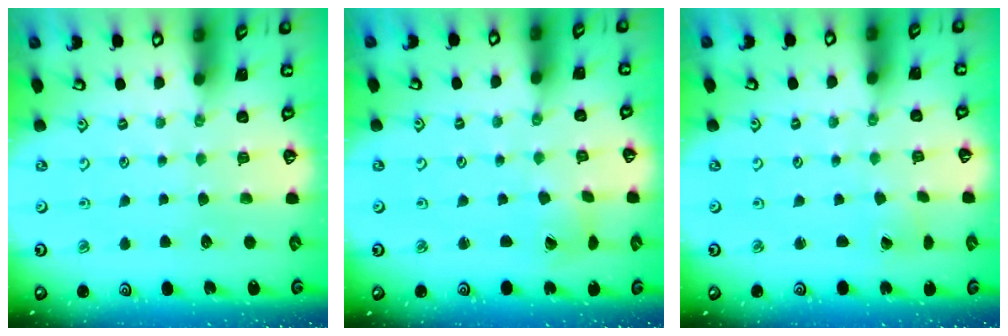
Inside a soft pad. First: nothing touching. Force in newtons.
{"total": 1.4, "press": 1.4, "slide": 0.2}
{"total": 1.9, "press": 1.9, "slide": 0.2}